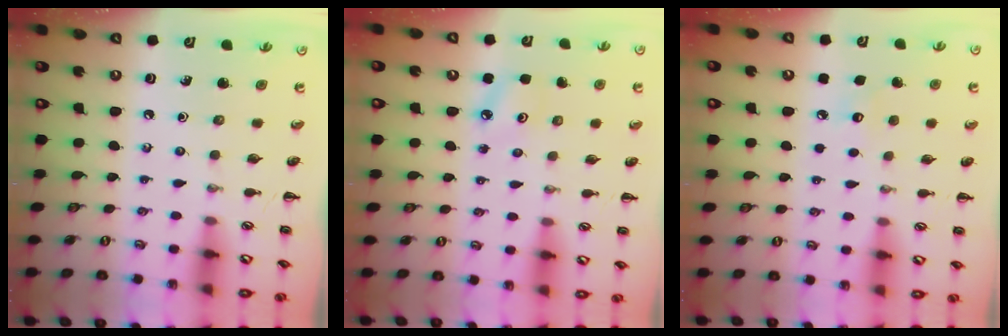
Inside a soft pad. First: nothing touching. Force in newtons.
{"total": 6.3, "press": 6.1, "slide": 1.7}
{"total": 5.1, "press": 4.9, "slide": 1.3}